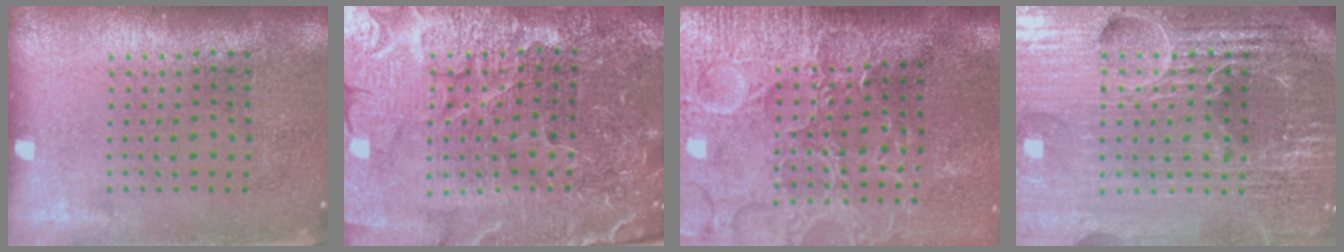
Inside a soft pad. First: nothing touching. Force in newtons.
{"total": 4.8, "press": 4.6, "slide": 1.3}
{"total": 4.5, "press": 3.9, "slide": 2.2}
{"total": 6.5, "press": 5.7, "slide": 3.1}